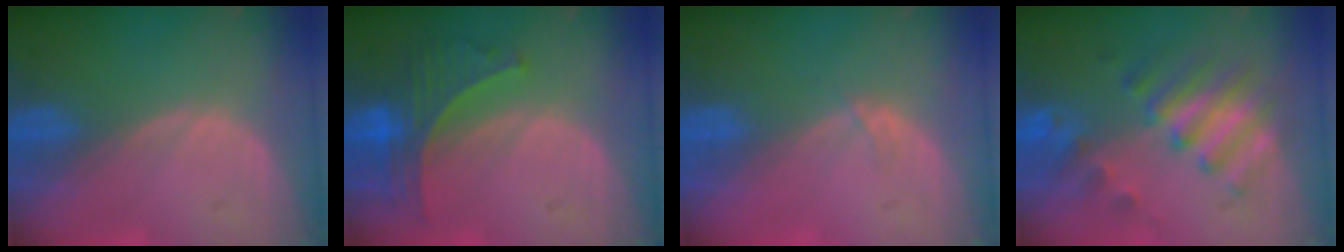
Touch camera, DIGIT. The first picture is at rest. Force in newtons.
{"total": 6.5, "press": 6.2, "slide": 2.0}
{"total": 1.2, "press": 0.9, "slide": 0.7}
{"total": 7.6, "press": 7.4, "slide": 1.6}